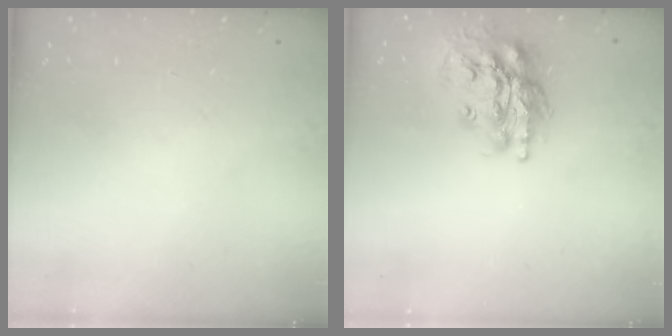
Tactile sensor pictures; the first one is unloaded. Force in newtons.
{"total": 17.0, "press": 16.9, "slide": 2.3}